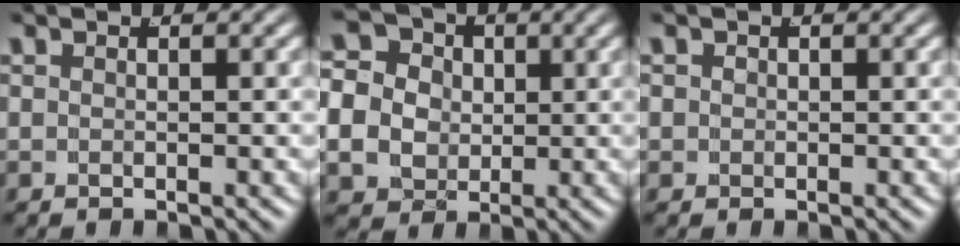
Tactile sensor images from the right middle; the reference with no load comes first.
{"total": 10.6, "force": [0.8, 9.3, 5.0], "torque": [-0.121, -0.023, 0.011]}
{"total": 1.1, "force": [-0.2, 1.1, 0.1], "torque": [-0.008, -0.010, 0.002]}